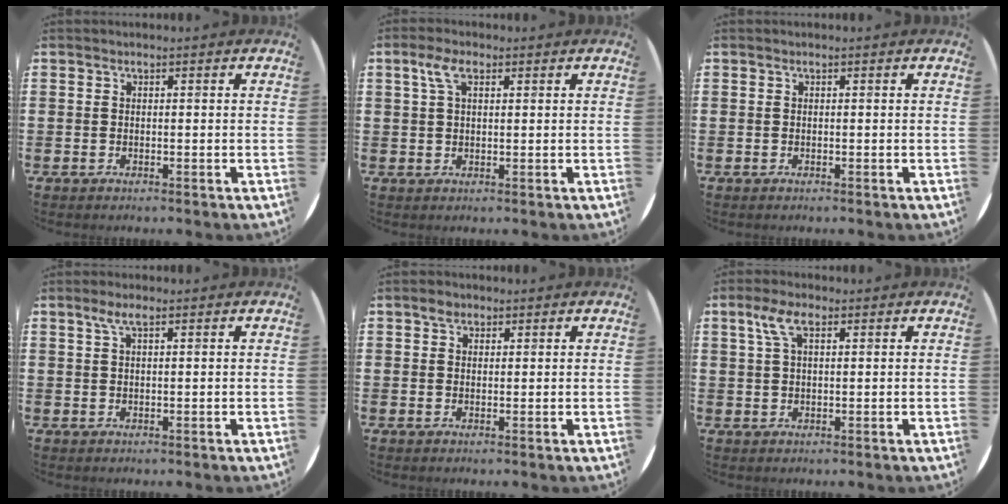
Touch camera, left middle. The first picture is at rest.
{"total": 3.5, "force": [1.8, 1.4, 2.6], "torque": [-0.057, 0.009, 0.032]}
{"total": 0.0}
{"total": 2.2, "force": [1.2, 0.5, 1.7], "torque": [-0.036, 0.006, 0.020]}
{"total": 1.6, "force": [1.2, 1.0, 0.4], "torque": [-0.001, 0.002, 0.021]}
{"total": 4.2, "force": [2.2, 1.6, 3.2], "torque": [-0.071, 0.009, 0.037]}